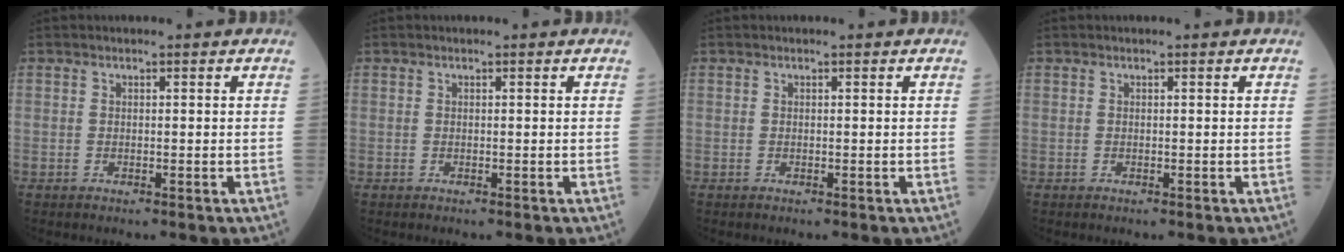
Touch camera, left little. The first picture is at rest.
{"total": 0.0}
{"total": 0.0}
{"total": 0.0}